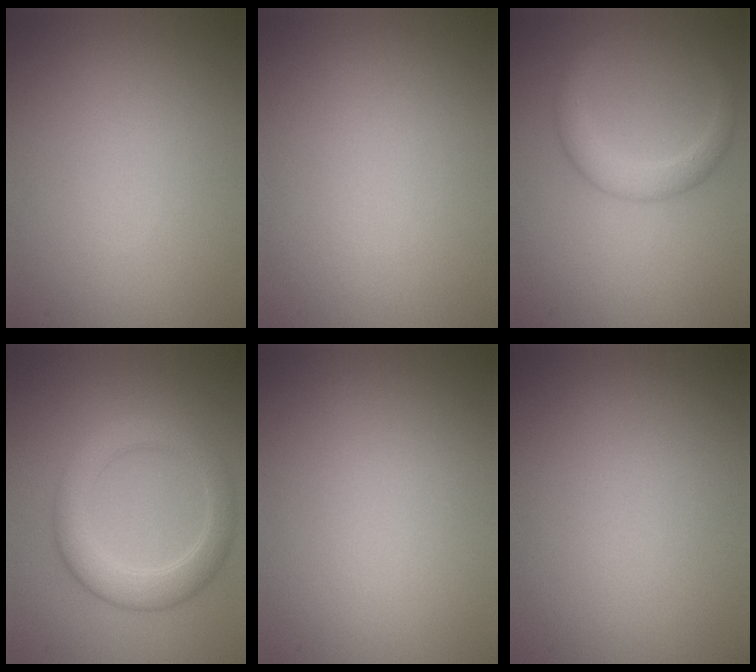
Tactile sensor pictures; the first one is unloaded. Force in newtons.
{"total": 0.0}
{"total": 2.0, "press": 2.0, "slide": 0.2}
{"total": 4.2, "press": 4.2, "slide": 0.1}
{"total": 0.0}
{"total": 0.0}